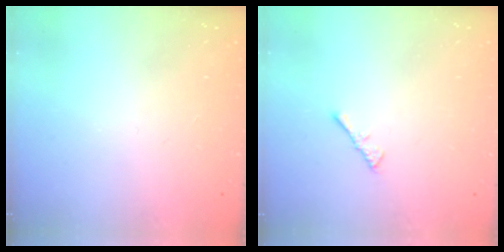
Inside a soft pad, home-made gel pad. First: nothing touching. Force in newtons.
{"total": 2.2, "press": 2.1, "slide": 0.5}